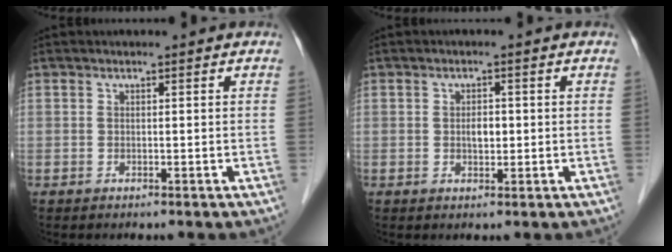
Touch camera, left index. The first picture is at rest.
{"total": 2.1, "force": [0.0, 1.2, 1.8], "torque": [-0.031, 0.001, 0.000]}